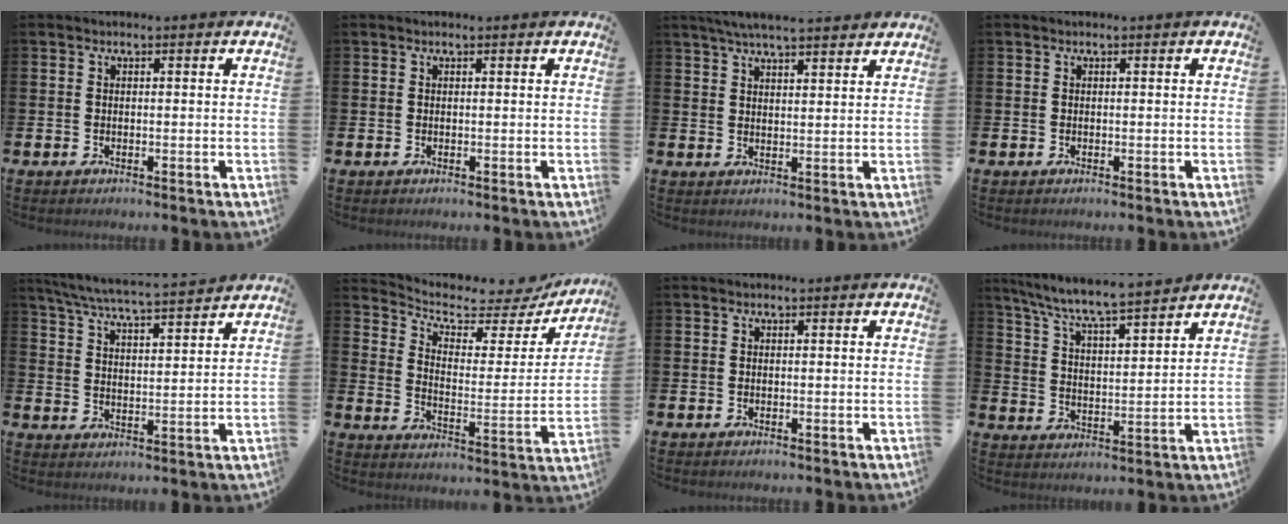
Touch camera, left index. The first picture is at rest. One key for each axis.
{"total": 0.0}
{"total": 5.1, "fx": 4.8, "fy": 0.5, "fz": 1.7, "tx": -0.045, "ty": -0.013, "tz": 0.087}
{"total": 0.0}
{"total": 6.4, "fx": 6.1, "fy": 0.0, "fz": 1.9, "tx": -0.060, "ty": -0.040, "tz": 0.107}
{"total": 5.8, "fx": 5.0, "fy": 2.3, "fz": 1.7, "tx": -0.055, "ty": -0.044, "tz": 0.076}
{"total": 0.0}
{"total": 7.6, "fx": 7.2, "fy": 0.2, "fz": 2.5, "tx": -0.082, "ty": -0.050, "tz": 0.126}